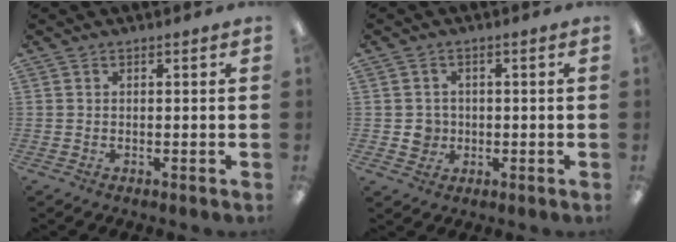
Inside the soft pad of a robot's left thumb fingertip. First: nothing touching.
{"total": 3.8, "force": [-0.4, 3.6, 0.9], "torque": [-0.004, 0.000, -0.009]}